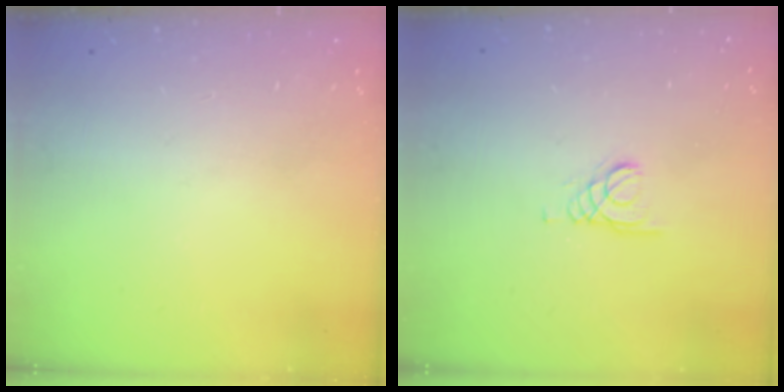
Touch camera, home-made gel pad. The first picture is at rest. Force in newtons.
{"total": 1.6, "press": 1.6, "slide": 0.0}